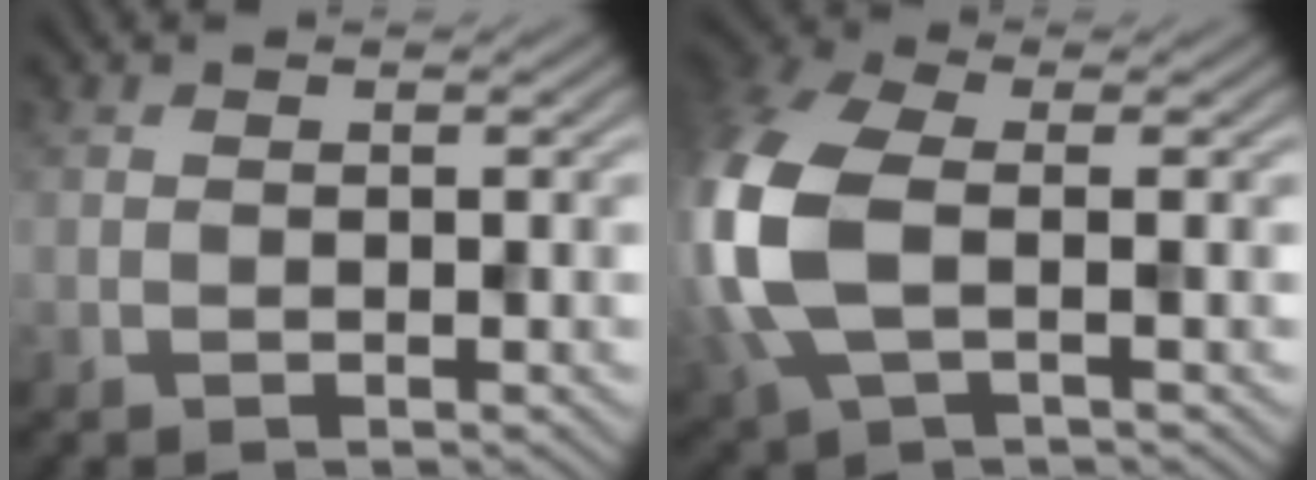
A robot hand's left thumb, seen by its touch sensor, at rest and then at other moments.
{"total": 11.7, "force": [-0.3, 6.8, 9.5], "torque": [-0.279, -0.004, -0.011]}